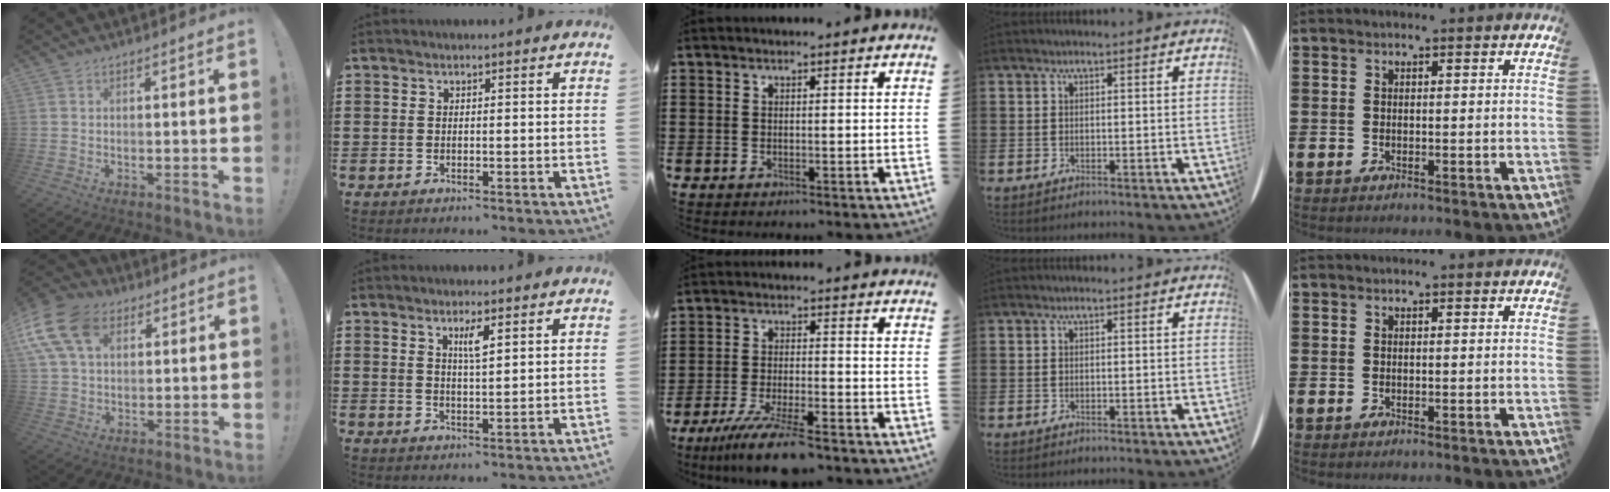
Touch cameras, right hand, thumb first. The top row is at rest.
{"thumb": {"total": 16.0, "force": [6.2, 10.6, 10.2], "torque": [-0.215, -0.020, 0.118]}, "index": {"total": 3.0, "force": [1.5, 0.5, 2.5], "torque": [-0.046, 0.000, 0.023]}, "middle": {"total": 8.3, "force": [-6.5, 0.7, 5.1], "torque": [-0.099, -0.008, -0.119]}}